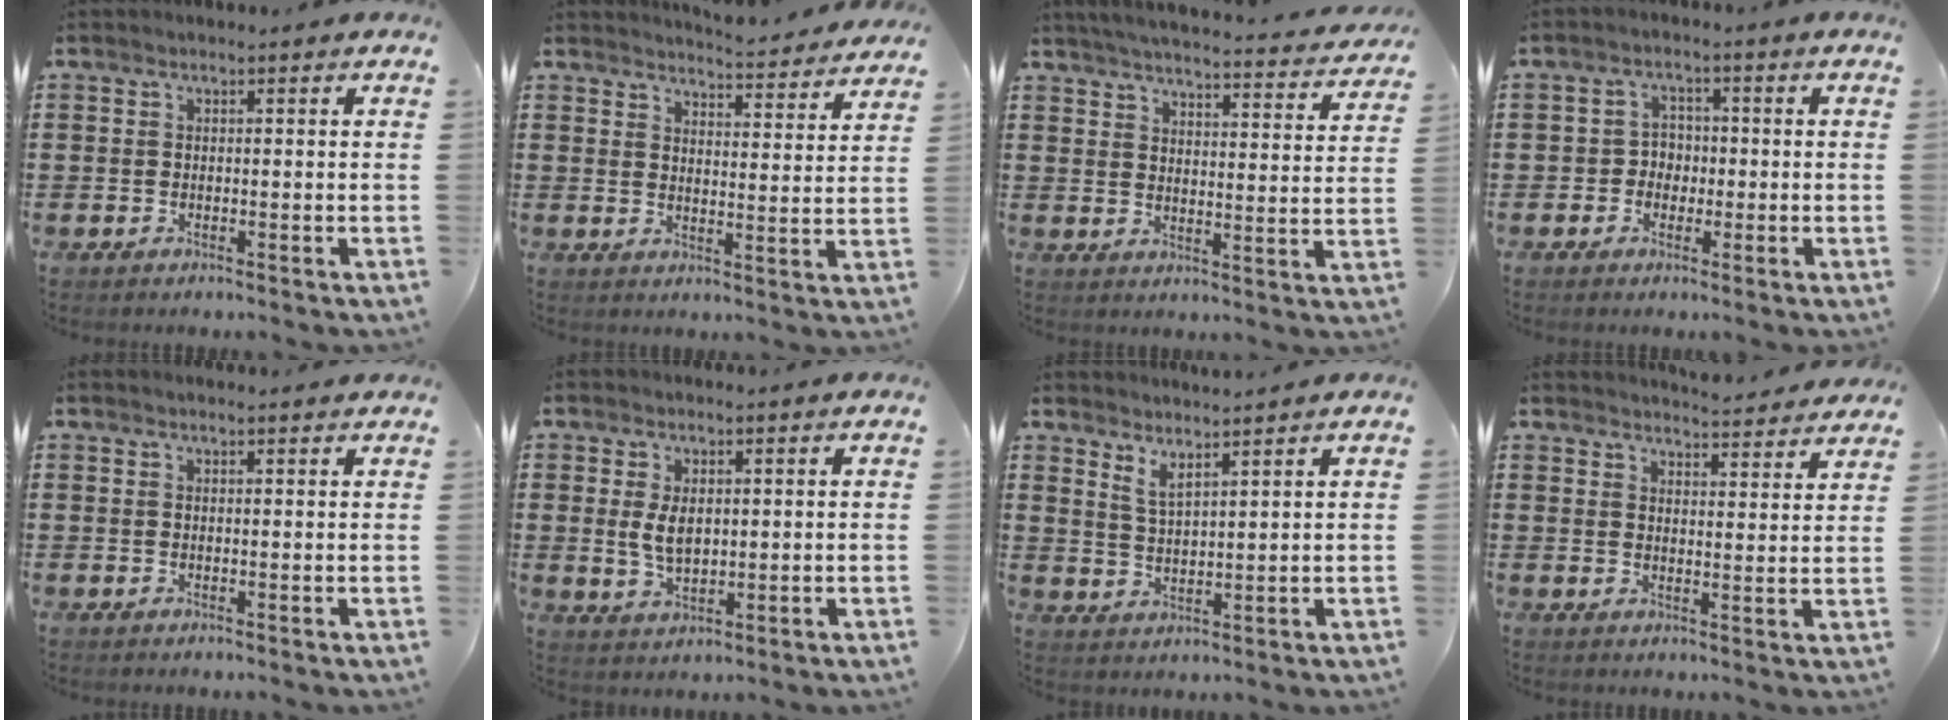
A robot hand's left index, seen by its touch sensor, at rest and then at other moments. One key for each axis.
{"total": 4.5, "fx": 4.4, "fy": -0.4, "fz": 0.4, "tx": -0.020, "ty": -0.035, "tz": 0.075}
{"total": 4.1, "fx": 3.9, "fy": -0.4, "fz": 1.2, "tx": -0.044, "ty": -0.033, "tz": 0.063}
{"total": 2.9, "fx": -0.7, "fy": 2.6, "fz": 1.1, "tx": -0.031, "ty": 0.008, "tz": -0.020}
{"total": 1.0, "fx": 0.9, "fy": 0.0, "fz": 0.4, "tx": -0.009, "ty": -0.001, "tz": 0.017}
{"total": 4.4, "fx": 0.9, "fy": 2.4, "fz": 3.6, "tx": -0.074, "ty": 0.001, "tz": 0.011}
{"total": 3.2, "fx": 3.0, "fy": 0.0, "fz": 1.2, "tx": -0.031, "ty": -0.010, "tz": 0.053}
{"total": 4.4, "fx": 4.4, "fy": -0.3, "fz": 0.4, "tx": -0.014, "ty": -0.027, "tz": 0.078}